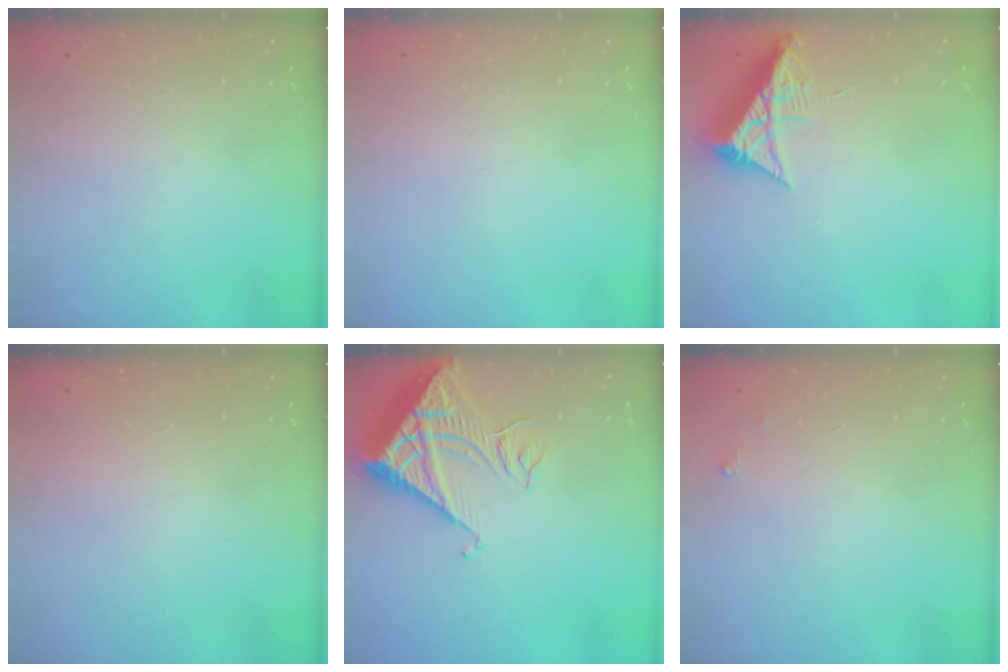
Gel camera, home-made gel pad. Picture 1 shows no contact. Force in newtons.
{"total": 0.0}
{"total": 7.3, "press": 7.3, "slide": 0.2}
{"total": 1.6, "press": 1.5, "slide": 0.1}
{"total": 11.6, "press": 11.5, "slide": 1.4}
{"total": 2.5, "press": 2.5, "slide": 0.4}